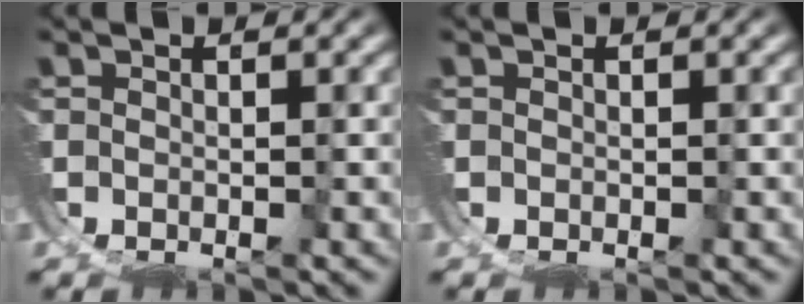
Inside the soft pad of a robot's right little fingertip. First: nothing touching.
{"total": 0.0}